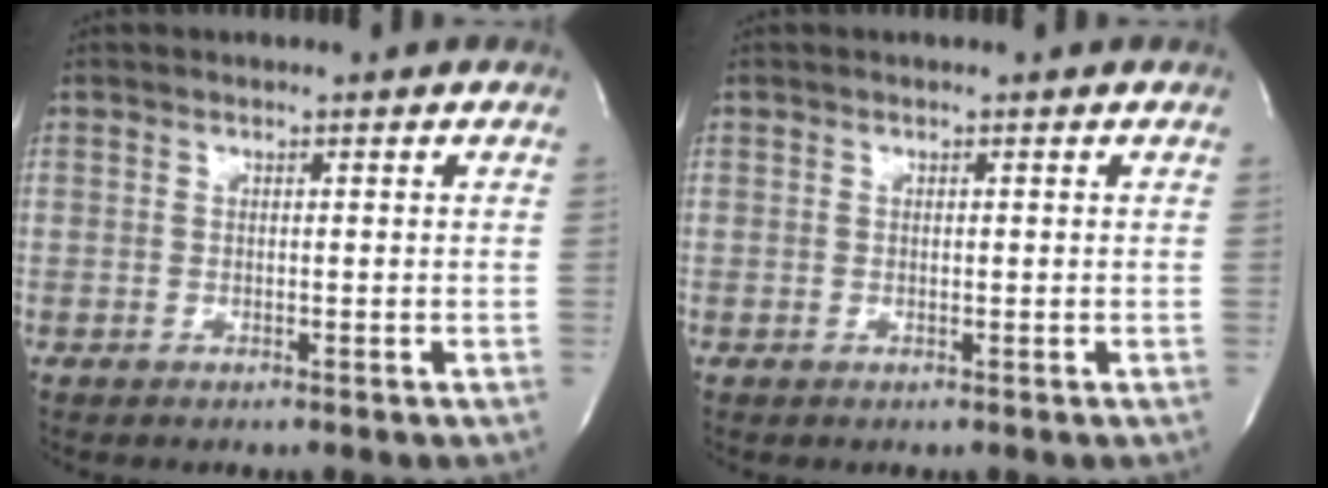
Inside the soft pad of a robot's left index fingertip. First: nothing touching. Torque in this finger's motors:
{"motor_torque": [-0.07, -0.03, 0.03, -0.01]}